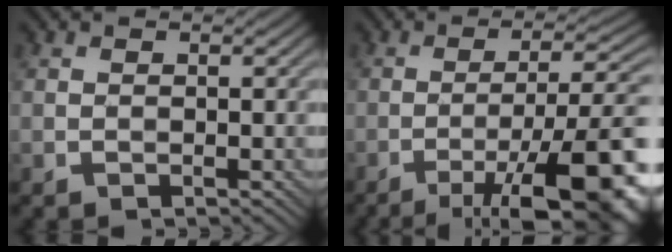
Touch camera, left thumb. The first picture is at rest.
{"total": 15.3, "force": [-7.1, 4.1, 12.9], "torque": [-0.171, 0.006, -0.100]}